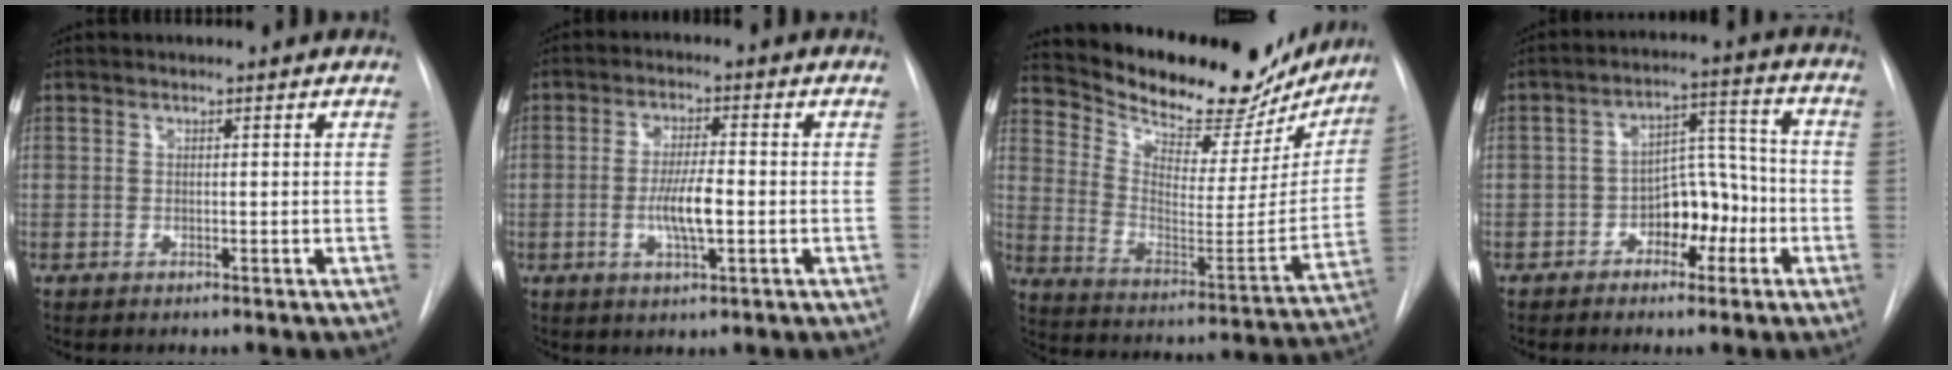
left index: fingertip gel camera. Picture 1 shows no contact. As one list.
[{"total": 5.8, "force": [-1.2, 1.0, 5.5], "torque": [-0.108, -0.005, -0.022]}, {"total": 25.5, "force": [22.5, 7.8, 9.0], "torque": [-0.146, -0.040, 0.312]}, {"total": 7.6, "force": [-3.3, 4.4, 5.3], "torque": [-0.078, 0.030, -0.052]}]